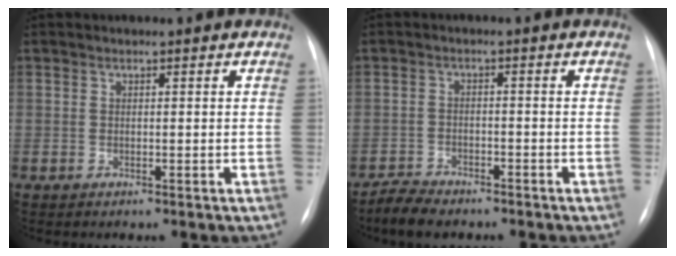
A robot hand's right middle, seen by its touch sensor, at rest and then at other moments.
{"total": 4.3, "force": [-3.9, 1.3, 1.3], "torque": [-0.028, -0.008, -0.069]}